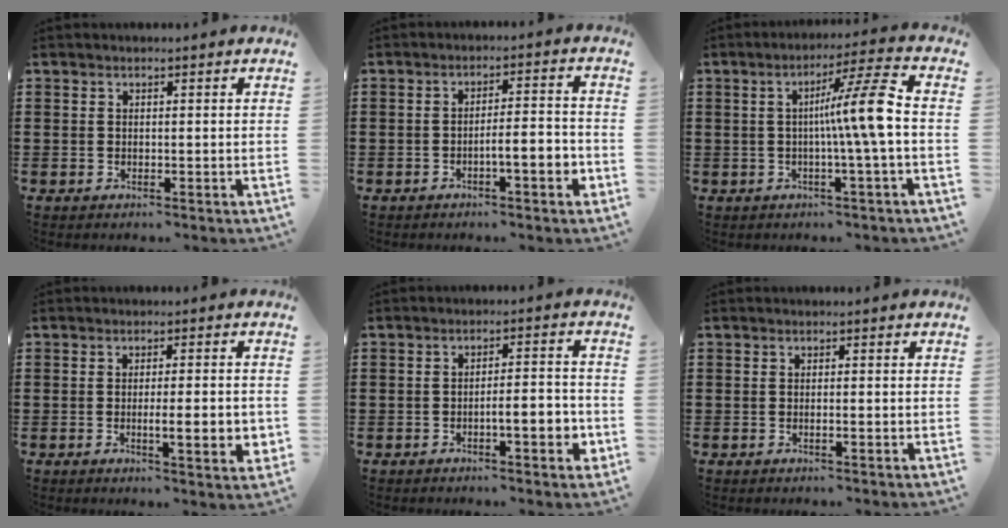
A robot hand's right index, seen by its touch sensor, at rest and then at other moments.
{"total": 4.8, "force": [-2.4, 0.6, 4.1], "torque": [-0.069, 0.001, -0.043]}
{"total": 8.9, "force": [-0.3, -0.7, 8.9], "torque": [-0.153, -0.004, -0.017]}
{"total": 5.7, "force": [-1.1, 0.8, 5.5], "torque": [-0.083, -0.009, -0.018]}
{"total": 5.3, "force": [-2.0, 1.3, 4.8], "torque": [-0.072, -0.002, -0.037]}
{"total": 0.6, "force": [-0.2, 0.0, 0.6], "torque": [-0.010, -0.003, -0.004]}